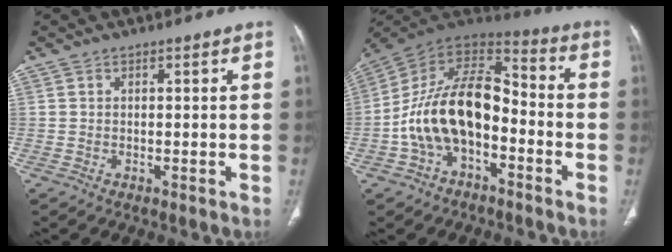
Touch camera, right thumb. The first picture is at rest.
{"total": 18.1, "force": [-4.5, 10.5, 14.0], "torque": [-0.236, 0.065, -0.084]}